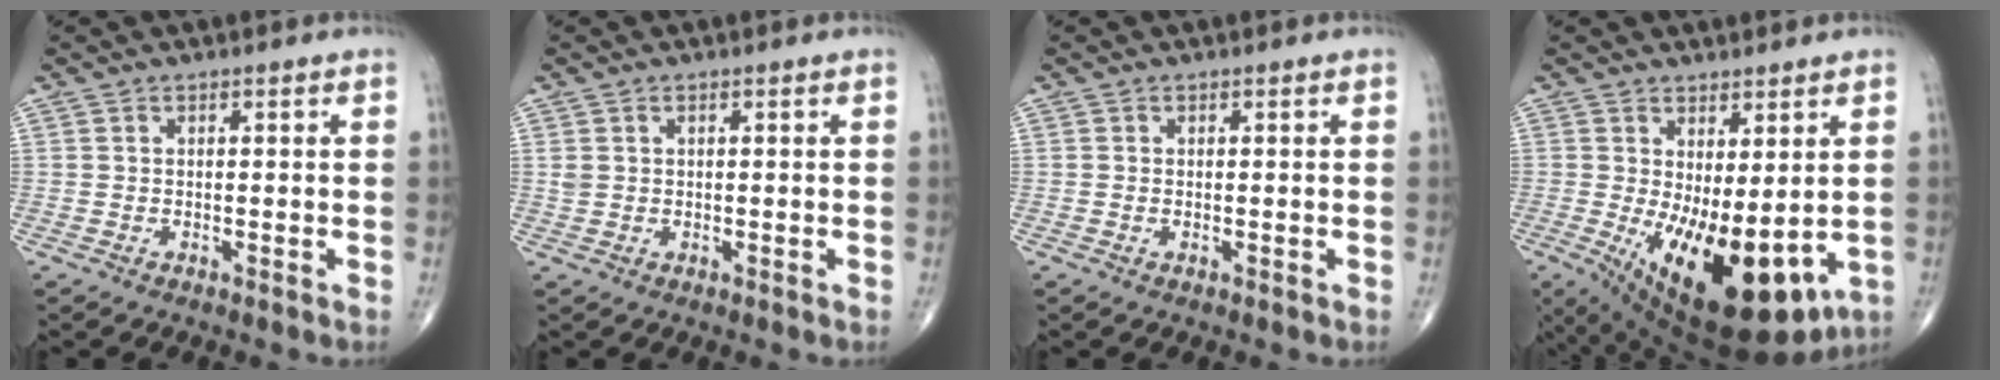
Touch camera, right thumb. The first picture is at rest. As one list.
[{"total": 1.4, "force": [0.5, 0.9, 0.9], "torque": [-0.023, 0.006, 0.017]}, {"total": 0.0}, {"total": 18.3, "force": [-3.4, 7.7, 16.2], "torque": [-0.232, -0.031, -0.021]}]